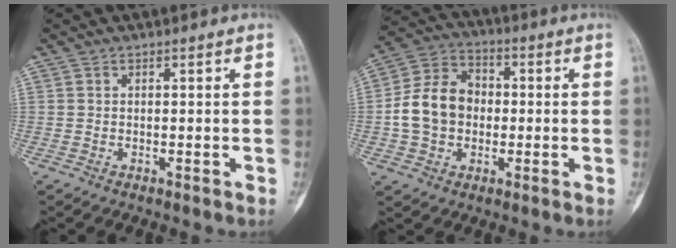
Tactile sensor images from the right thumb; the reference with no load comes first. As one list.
[{"total": 12.2, "force": [-0.8, 9.7, 7.4], "torque": [-0.118, 0.032, -0.022]}]